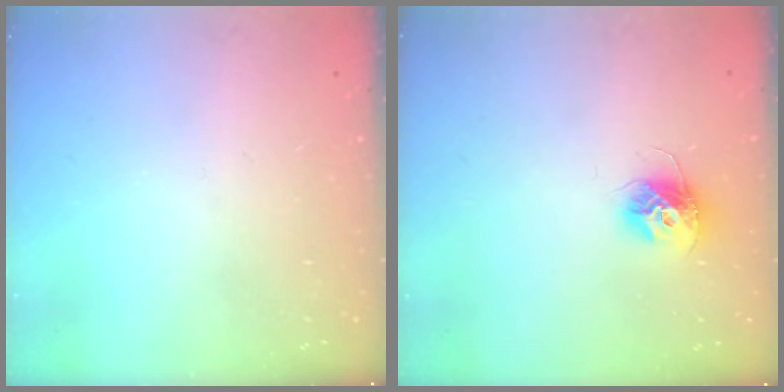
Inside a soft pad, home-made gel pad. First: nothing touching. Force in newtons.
{"total": 10.4, "press": 10.4, "slide": 0.5}